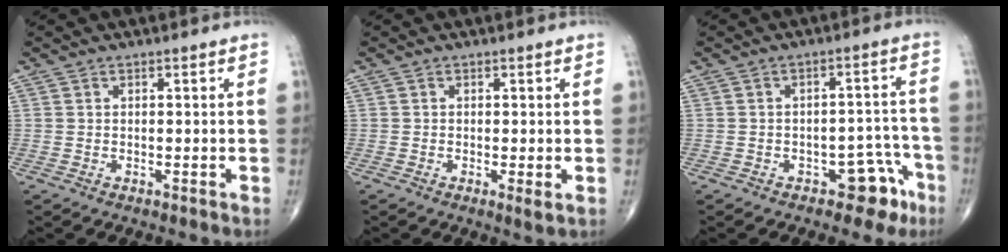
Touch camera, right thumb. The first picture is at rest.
{"total": 1.7, "force": [-0.3, 0.3, 1.7], "torque": [-0.035, -0.009, -0.008]}
{"total": 6.8, "force": [-4.2, 3.8, 3.9], "torque": [-0.015, 0.046, -0.051]}